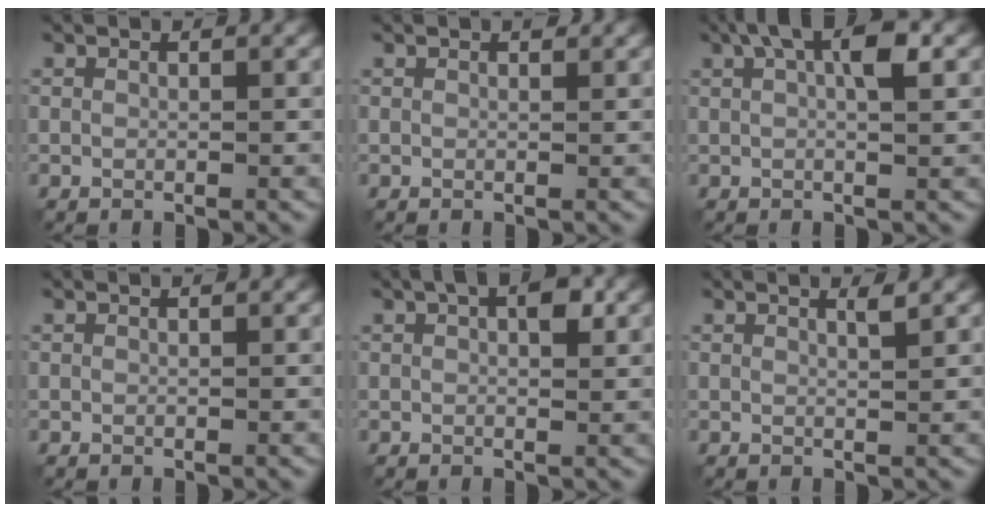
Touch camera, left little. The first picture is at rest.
{"total": 0.6, "force": [0.5, 0.2, 0.4], "torque": [-0.005, 0.001, 0.008]}
{"total": 5.0, "force": [1.7, 1.4, 4.5], "torque": [-0.076, 0.011, 0.023]}
{"total": 0.0}
{"total": 2.9, "force": [1.0, 1.2, 2.4], "torque": [-0.031, 0.007, 0.011]}
{"total": 1.1, "force": [0.7, 0.1, 0.9], "torque": [-0.008, 0.003, 0.008]}